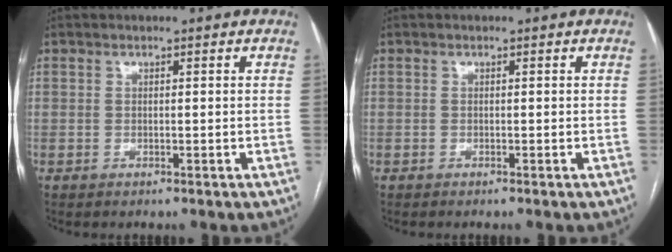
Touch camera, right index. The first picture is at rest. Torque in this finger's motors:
{"motor_torque": [-0.10, -0.02, -0.04, 0.00]}